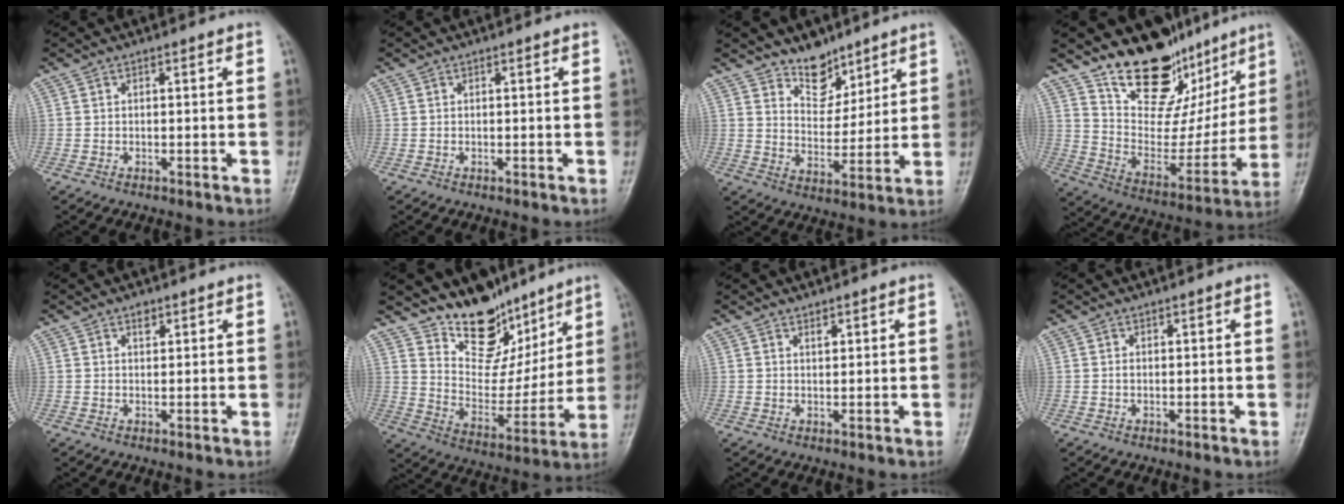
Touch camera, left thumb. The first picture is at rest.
{"total": 0.0}
{"total": 8.1, "force": [6.3, 4.4, 2.4], "torque": [-0.007, -0.049, 0.114]}
{"total": 20.6, "force": [14.5, 10.9, 9.7], "torque": [-0.075, -0.087, 0.239]}
{"total": 1.5, "force": [0.9, 0.9, 0.8], "torque": [-0.003, -0.004, 0.013]}
{"total": 15.0, "force": [11.6, 8.2, 5.0], "torque": [-0.022, -0.077, 0.206]}
{"total": 1.3, "force": [1.0, 0.7, 0.7], "torque": [-0.004, -0.006, 0.015]}
{"total": 0.5, "force": [0.2, 0.4, 0.3], "torque": [-0.003, 0.000, 0.004]}